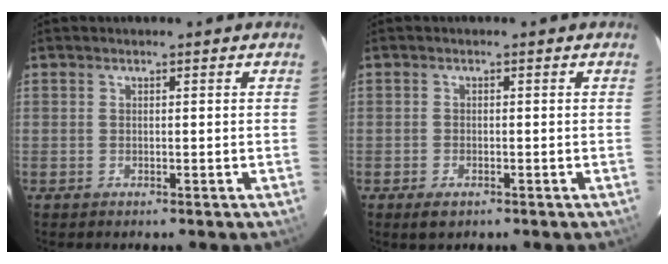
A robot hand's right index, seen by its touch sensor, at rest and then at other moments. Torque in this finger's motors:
{"motor_torque": [0.09, -0.08, 0.05, 0.02]}